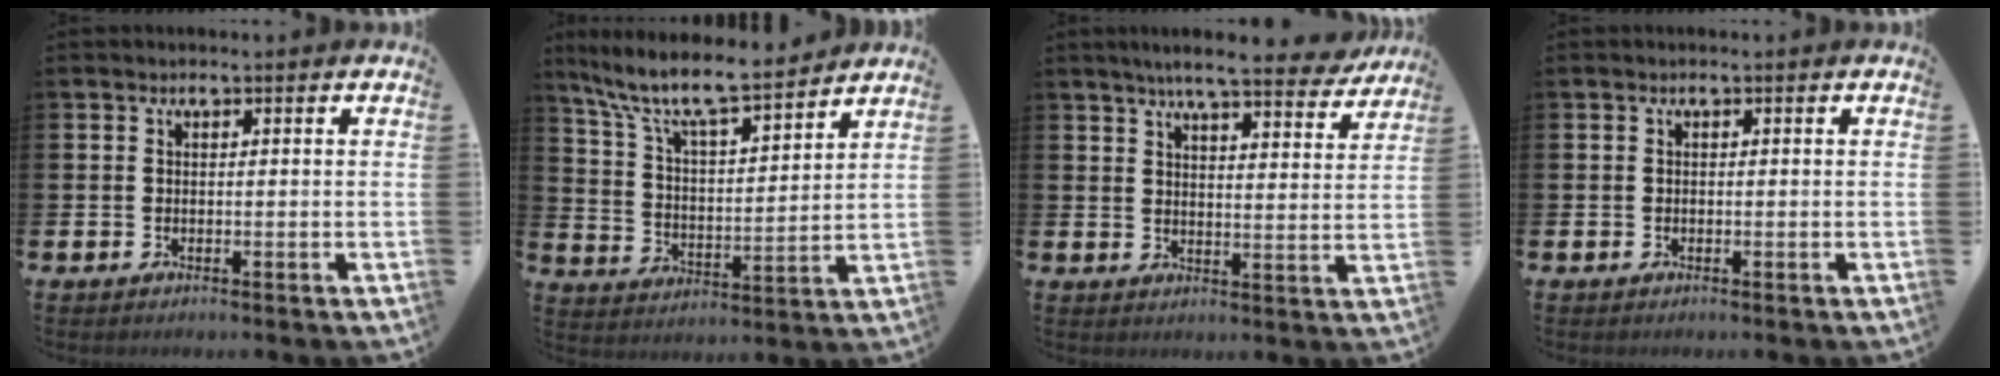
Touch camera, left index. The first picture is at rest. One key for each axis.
{"total": 9.5, "fx": 8.6, "fy": 1.4, "fz": 3.8, "tx": -0.116, "ty": -0.057, "tz": 0.146}
{"total": 6.9, "fx": 6.3, "fy": 0.7, "fz": 2.9, "tx": -0.050, "ty": -0.035, "tz": 0.103}
{"total": 0.0}